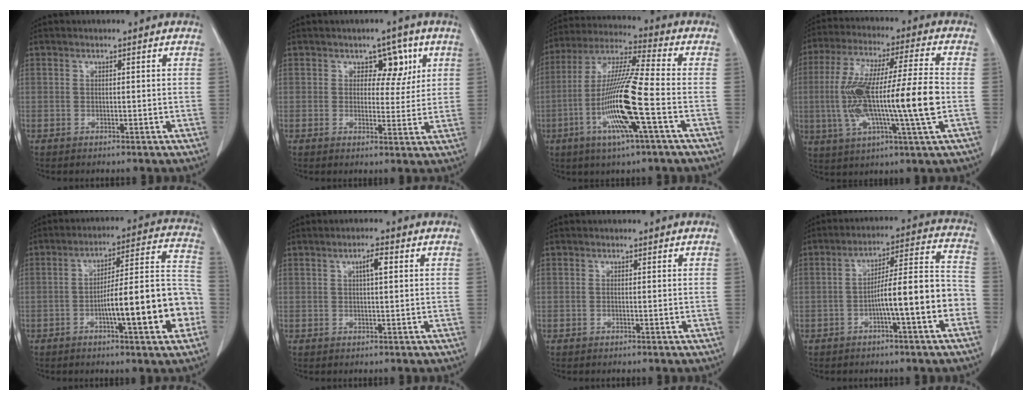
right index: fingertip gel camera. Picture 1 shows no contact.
{"total": 4.9, "force": [2.1, 3.2, 3.1], "torque": [-0.028, 0.005, 0.029]}
{"total": 15.0, "force": [-4.5, -0.1, 14.3], "torque": [-0.293, -0.011, -0.092]}
{"total": 18.1, "force": [-1.7, 0.9, 18.0], "torque": [-0.347, 0.008, -0.034]}
{"total": 16.1, "force": [-4.9, 1.8, 15.2], "torque": [-0.217, 0.021, -0.072]}
{"total": 2.5, "force": [0.7, 0.4, 2.4], "torque": [-0.042, 0.004, 0.012]}
{"total": 0.7, "force": [-0.1, 0.1, 0.7], "torque": [-0.014, -0.001, 0.000]}
{"total": 11.6, "force": [-3.7, 0.7, 11.0], "torque": [-0.170, 0.029, -0.057]}